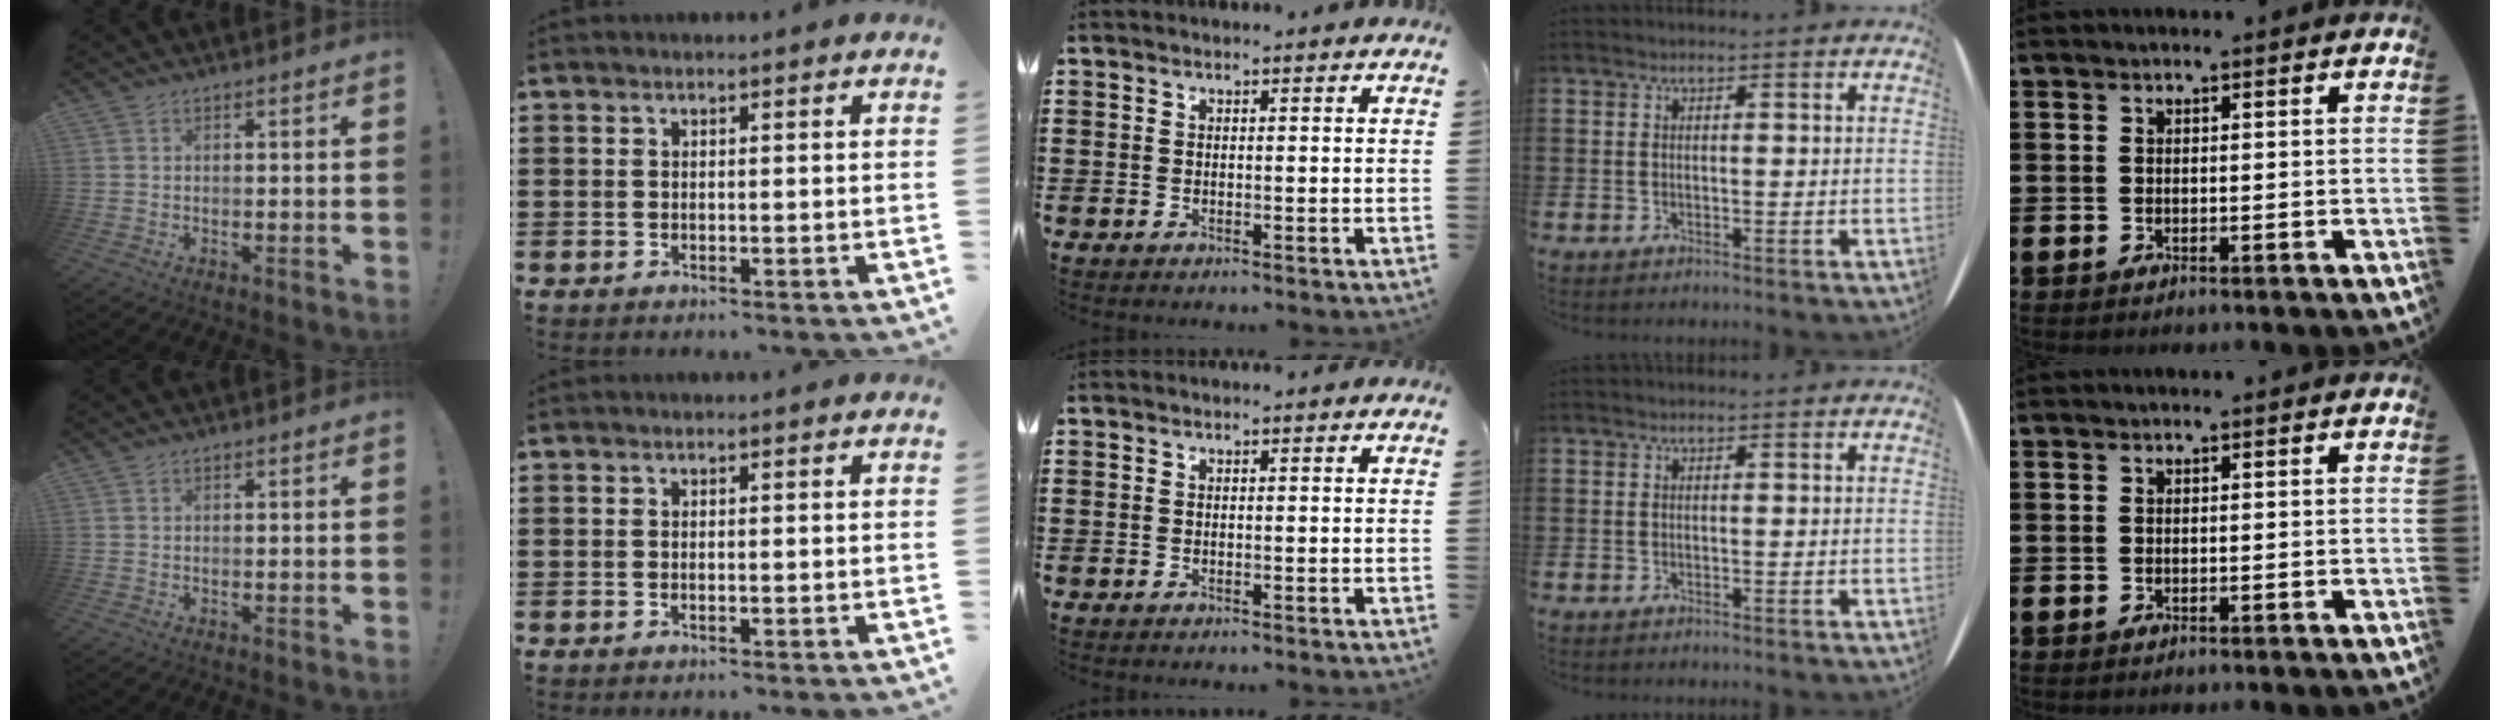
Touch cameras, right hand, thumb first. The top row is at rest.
{}